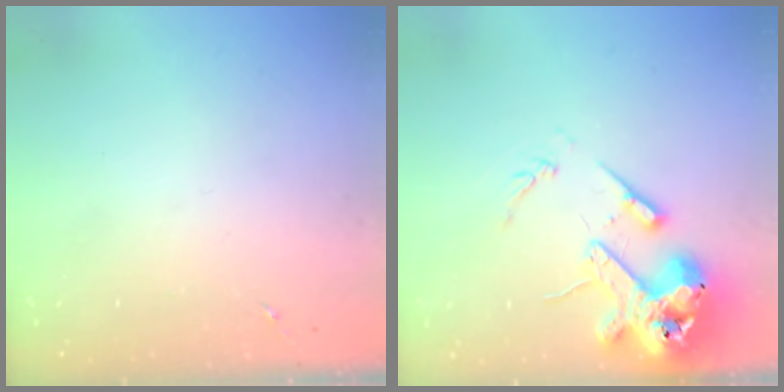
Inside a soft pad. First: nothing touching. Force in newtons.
{"total": 16.3, "press": 16.0, "slide": 2.6}